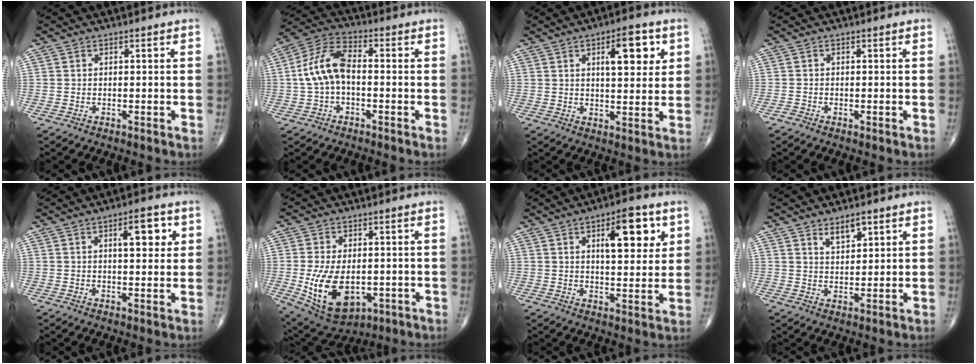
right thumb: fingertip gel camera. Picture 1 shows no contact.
{"total": 9.9, "force": [-0.5, 5.5, 8.3], "torque": [-0.170, 0.033, -0.018]}
{"total": 9.7, "force": [3.7, 3.7, 8.1], "torque": [-0.091, -0.015, 0.051]}
{"total": 0.5, "force": [-0.5, 0.2, 0.2], "torque": [-0.003, -0.002, -0.012]}
{"total": 6.9, "force": [2.5, 2.6, 5.9], "torque": [-0.068, -0.009, 0.034]}
{"total": 14.2, "force": [-2.6, 8.5, 11.0], "torque": [-0.185, -0.006, -0.018]}
{"total": 11.8, "force": [4.7, 4.7, 9.8], "torque": [-0.110, -0.020, 0.067]}
{"total": 4.5, "force": [2.9, 1.9, 2.8], "torque": [-0.033, -0.023, 0.051]}